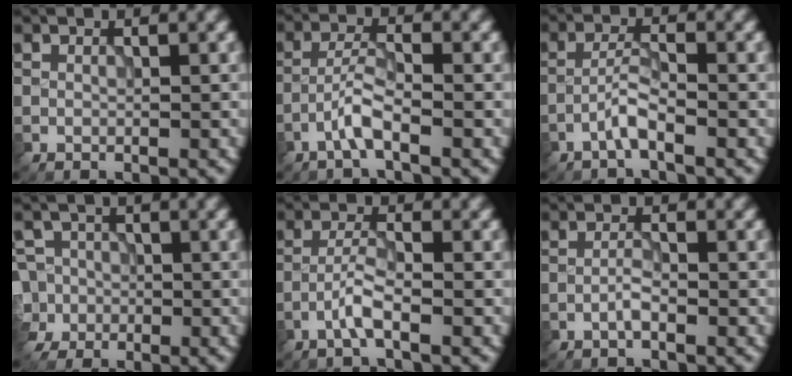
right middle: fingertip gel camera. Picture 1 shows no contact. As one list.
[{"total": 2.8, "force": [-1.7, 0.4, 2.2], "torque": [-0.046, 0.010, -0.040]}, {"total": 2.3, "force": [-1.5, 0.2, 1.7], "torque": [-0.035, 0.010, -0.035]}, {"total": 6.8, "force": [-2.9, 5.9, 1.9], "torque": [-0.042, -0.001, -0.075]}, {"total": 2.4, "force": [-1.4, 0.3, 2.0], "torque": [-0.043, 0.009, -0.034]}, {"total": 1.3, "force": [-0.7, 0.2, 1.1], "torque": [-0.020, 0.005, -0.017]}]